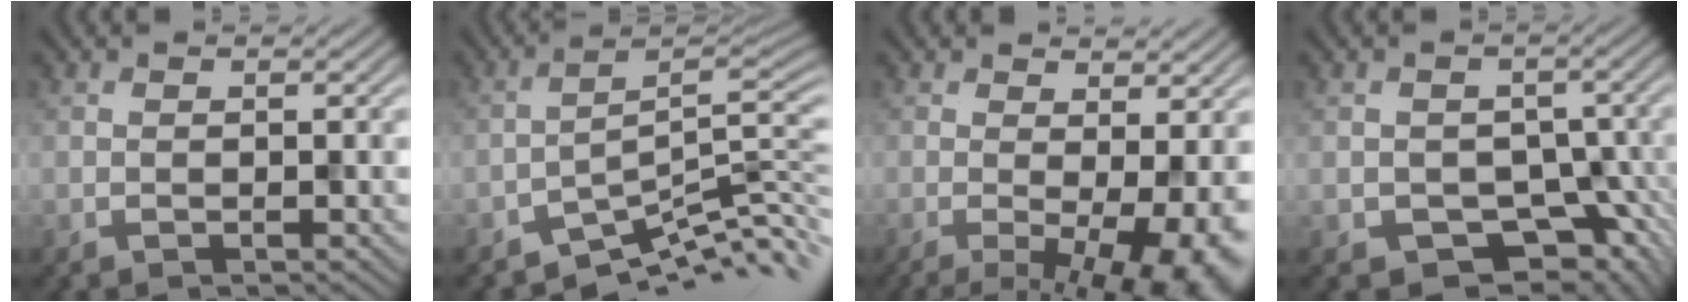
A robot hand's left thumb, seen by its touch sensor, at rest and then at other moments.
{"total": 8.4, "force": [-6.3, 1.2, 5.4], "torque": [-0.075, 0.004, -0.099]}
{"total": 9.6, "force": [-2.3, 3.1, 8.8], "torque": [-0.112, -0.006, -0.017]}
{"total": 6.8, "force": [-3.2, 5.5, 2.7], "torque": [-0.028, -0.018, -0.021]}